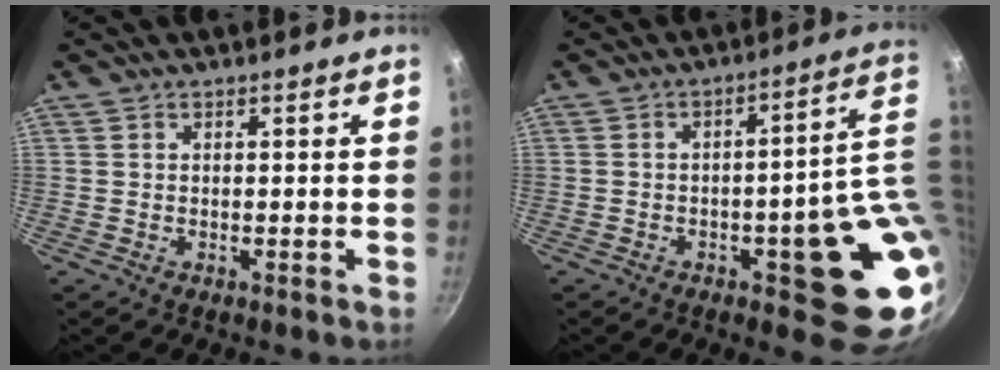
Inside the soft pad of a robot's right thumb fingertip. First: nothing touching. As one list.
[{"total": 15.9, "force": [-1.1, 5.1, 15.0], "torque": [-0.143, 0.004, -0.007]}]